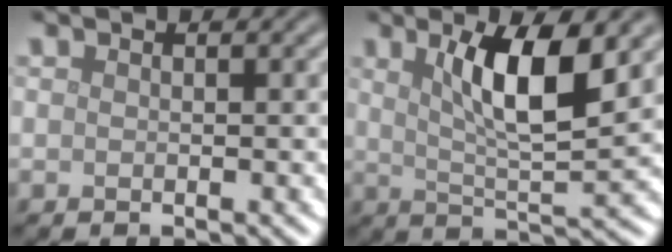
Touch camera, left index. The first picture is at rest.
{"total": 6.8, "force": [2.4, 1.7, 6.2], "torque": [-0.102, -0.004, 0.044]}